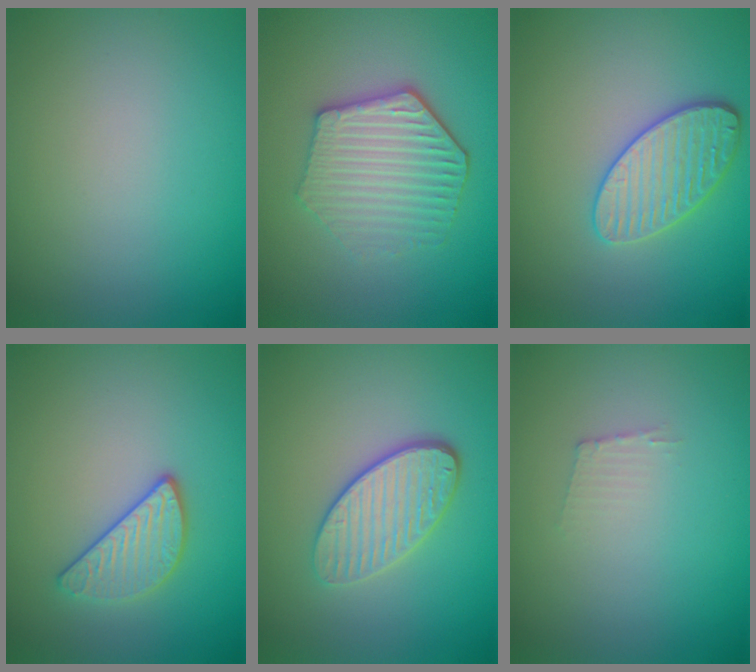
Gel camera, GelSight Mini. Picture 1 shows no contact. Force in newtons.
{"total": 4.8, "press": 4.0, "slide": 2.5}
{"total": 3.8, "press": 3.5, "slide": 1.4}
{"total": 2.8, "press": 2.6, "slide": 0.9}
{"total": 4.0, "press": 3.3, "slide": 2.4}
{"total": 1.1, "press": 1.0, "slide": 0.2}